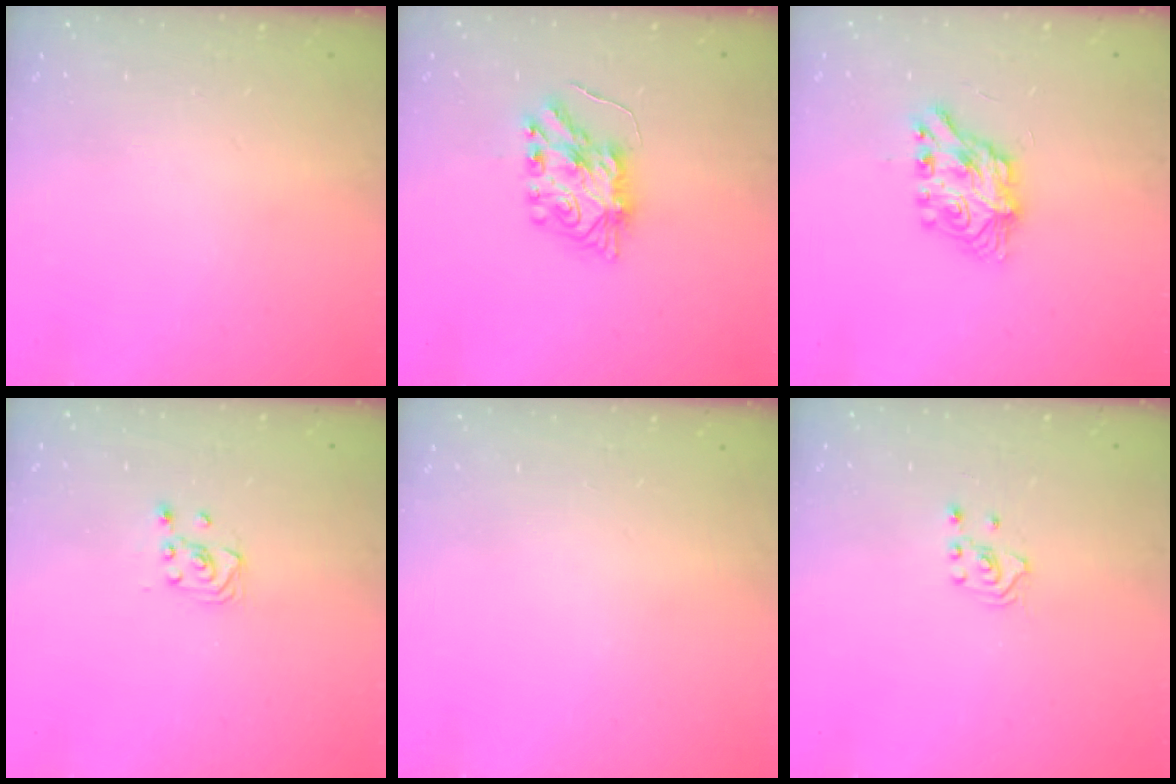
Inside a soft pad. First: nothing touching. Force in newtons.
{"total": 8.4, "press": 8.4, "slide": 0.5}
{"total": 7.1, "press": 7.1, "slide": 0.3}
{"total": 2.6, "press": 2.4, "slide": 1.0}
{"total": 0.0}
{"total": 2.0, "press": 2.0, "slide": 0.3}